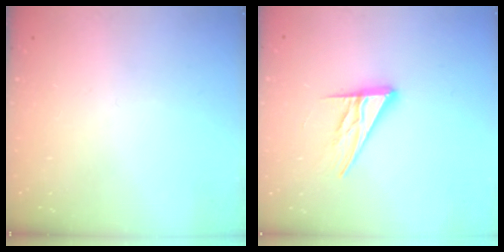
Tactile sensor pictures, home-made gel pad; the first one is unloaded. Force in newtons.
{"total": 12.6, "press": 12.5, "slide": 1.1}